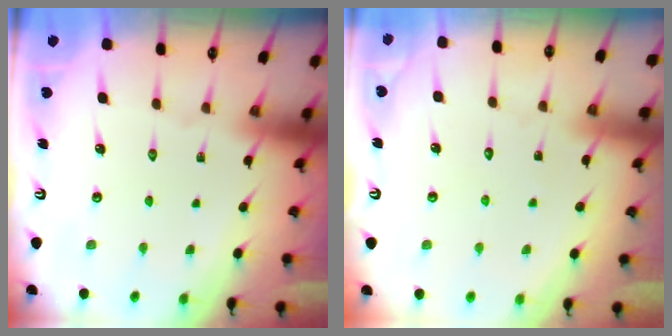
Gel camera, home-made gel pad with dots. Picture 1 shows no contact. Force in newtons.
{"total": 2.8, "press": 2.8, "slide": 0.3}